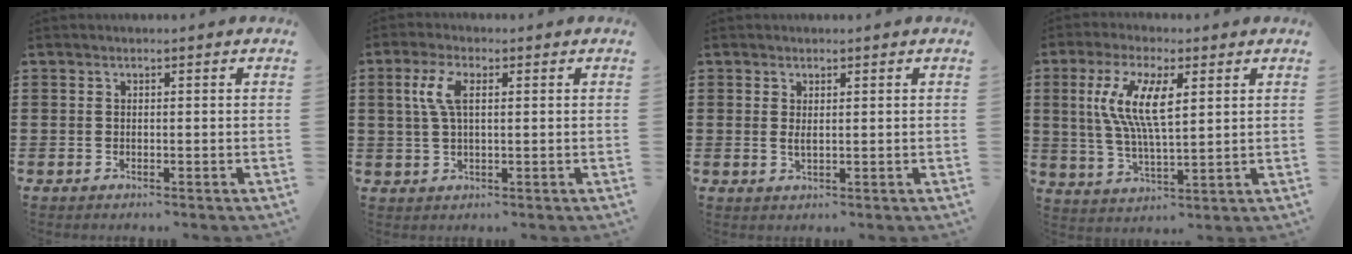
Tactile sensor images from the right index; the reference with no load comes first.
{"total": 5.2, "force": [1.3, 2.1, 4.6], "torque": [-0.104, 0.008, 0.018]}
{"total": 1.3, "force": [0.4, 0.4, 1.2], "torque": [-0.024, 0.001, 0.005]}
{"total": 9.2, "force": [2.5, 2.8, 8.4], "torque": [-0.175, 0.003, 0.041]}